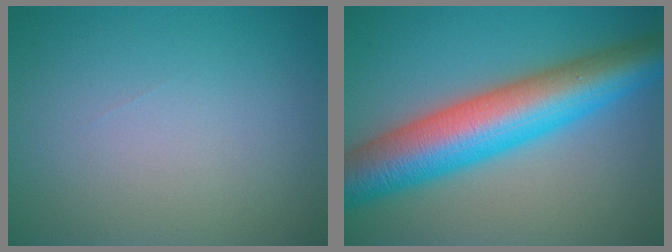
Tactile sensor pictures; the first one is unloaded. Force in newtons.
{"total": 11.3, "press": 11.3, "slide": 0.1}